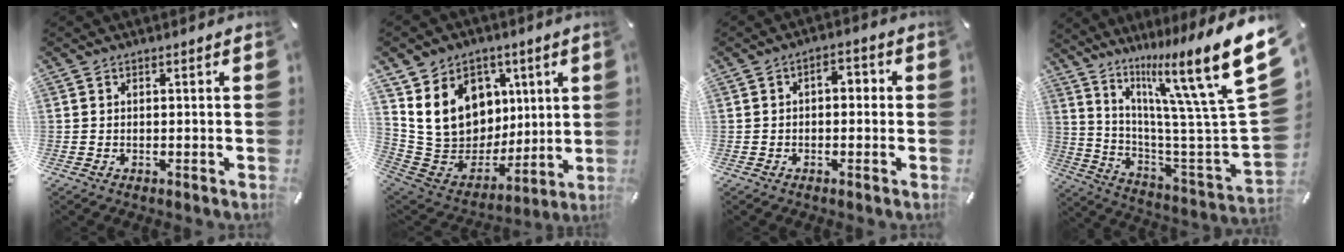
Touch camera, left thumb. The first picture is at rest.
{"total": 17.0, "force": [5.8, 14.4, 6.9], "torque": [-0.113, -0.041, 0.132]}
{"total": 3.3, "force": [-1.0, 1.9, 2.6], "torque": [-0.042, 0.016, -0.025]}
{"total": 24.8, "force": [13.8, 4.4, 20.1], "torque": [-0.311, -0.104, 0.218]}